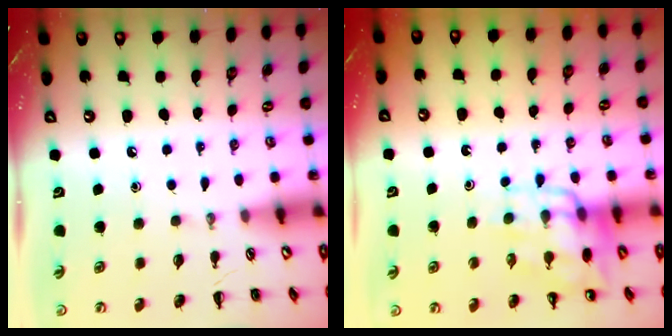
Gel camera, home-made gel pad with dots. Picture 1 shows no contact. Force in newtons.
{"total": 11.6, "press": 11.2, "slide": 3.1}